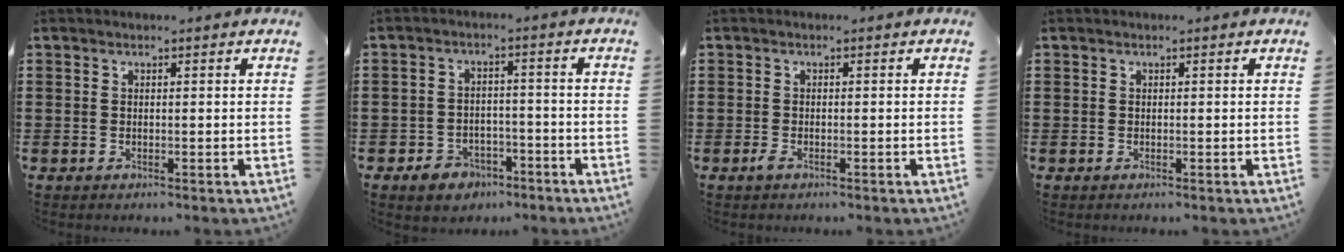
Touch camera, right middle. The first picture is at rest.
{"total": 3.8, "force": [-3.2, 1.9, 0.8], "torque": [-0.019, 0.011, -0.065]}
{"total": 0.8, "force": [-0.4, 0.2, 0.6], "torque": [-0.020, -0.007, -0.010]}
{"total": 0.0}